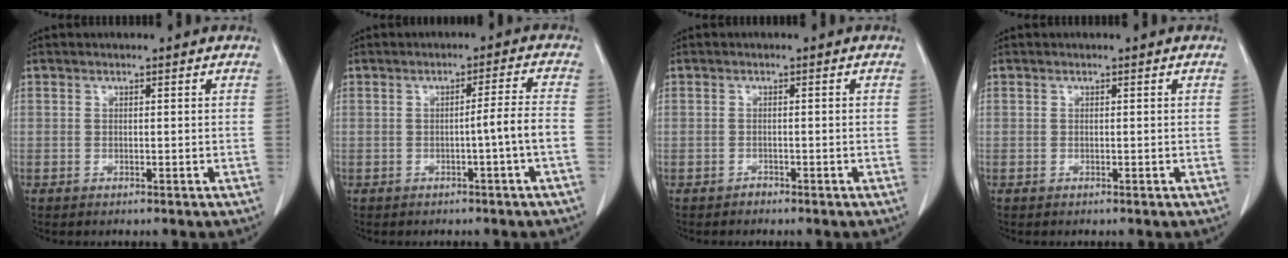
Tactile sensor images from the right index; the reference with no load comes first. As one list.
[{"total": 3.9, "force": [-1.4, -1.2, 3.5], "torque": [-0.050, 0.004, -0.022]}, {"total": 0.7, "force": [-0.6, 0.3, -0.1], "torque": [0.001, 0.001, -0.013]}, {"total": 0.0}]